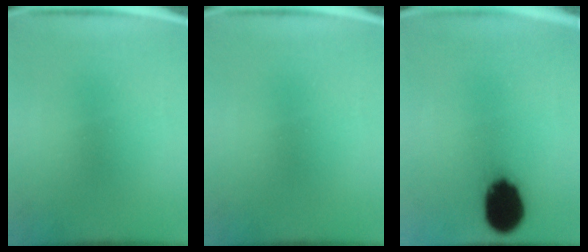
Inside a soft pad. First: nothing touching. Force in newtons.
{"total": 0.0}
{"total": 15.4}